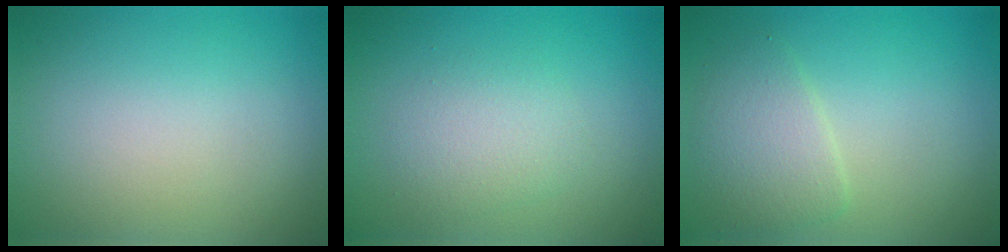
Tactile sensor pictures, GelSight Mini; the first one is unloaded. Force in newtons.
{"total": 2.4, "press": 2.4, "slide": 0.0}
{"total": 3.2, "press": 3.2, "slide": 0.1}